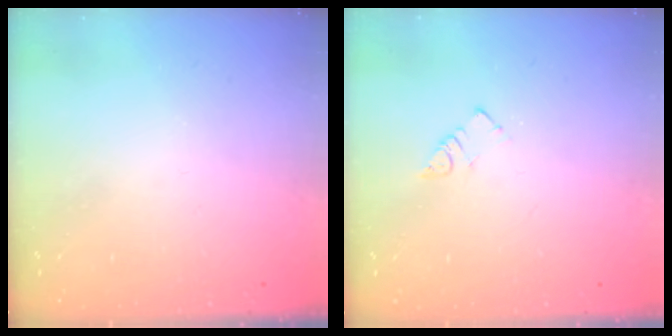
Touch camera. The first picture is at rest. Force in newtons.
{"total": 2.5, "press": 2.5, "slide": 0.1}